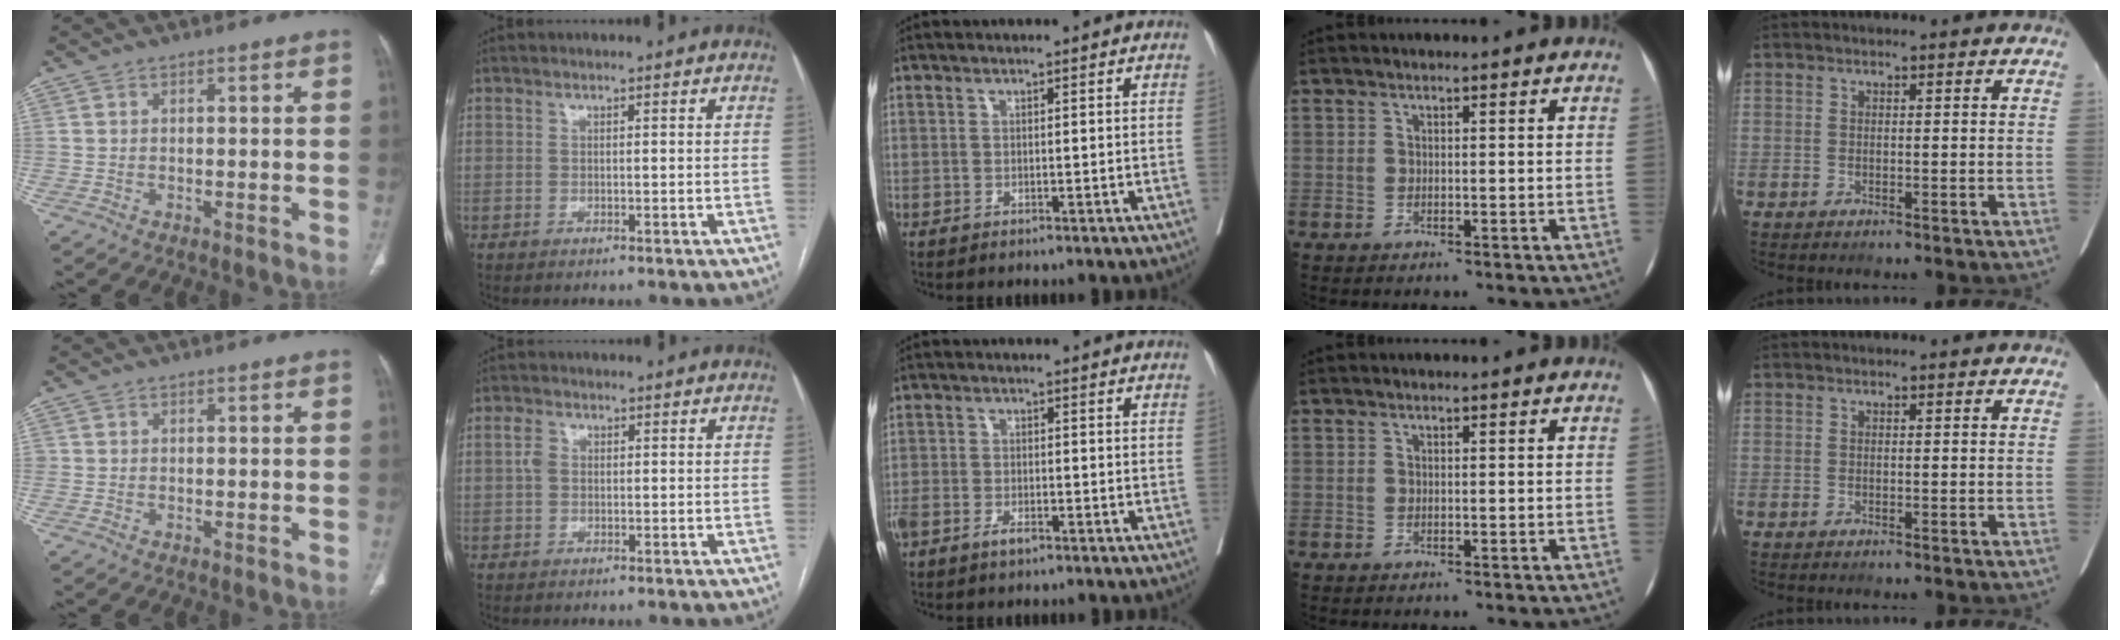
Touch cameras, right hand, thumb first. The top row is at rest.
{"index": {"total": 1.9, "force": [0.4, 1.4, 1.1], "torque": [-0.036, 0.015, 0.010]}, "middle": {"total": 4.1, "force": [-2.5, 2.1, 2.5], "torque": [-0.052, 0.003, -0.040]}}